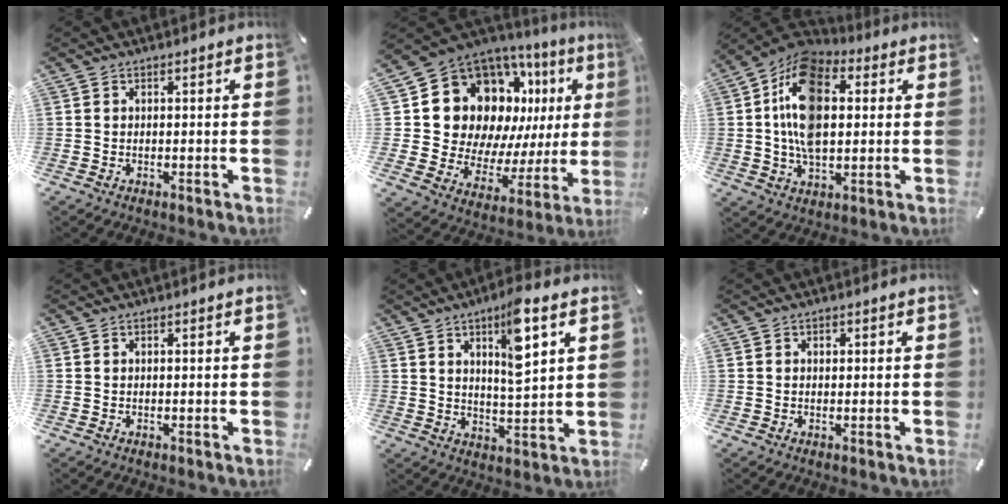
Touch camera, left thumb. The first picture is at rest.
{"total": 18.7, "force": [9.0, 13.4, 9.4], "torque": [-0.148, -0.079, 0.186]}
{"total": 17.2, "force": [2.5, 10.9, 13.0], "torque": [-0.264, 0.001, 0.040]}
{"total": 0.0}
{"total": 10.7, "force": [5.3, 2.9, 8.8], "torque": [-0.132, -0.025, 0.081]}
{"total": 0.9, "force": [0.2, 0.7, 0.4], "torque": [-0.002, 0.000, 0.001]}